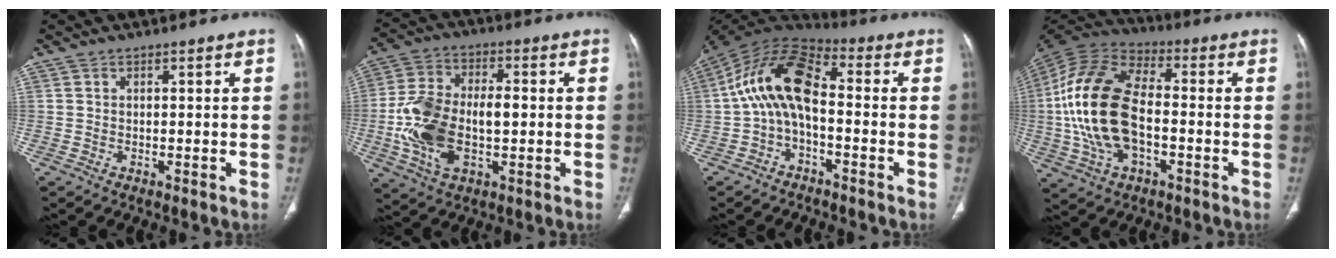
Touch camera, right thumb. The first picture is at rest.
{"total": 16.1, "force": [-1.6, 9.1, 13.2], "torque": [-0.266, 0.019, -0.025]}
{"total": 13.2, "force": [-1.0, 7.0, 11.2], "torque": [-0.201, 0.049, -0.030]}
{"total": 20.4, "force": [-2.1, 11.4, 16.8], "torque": [-0.348, 0.023, -0.039]}